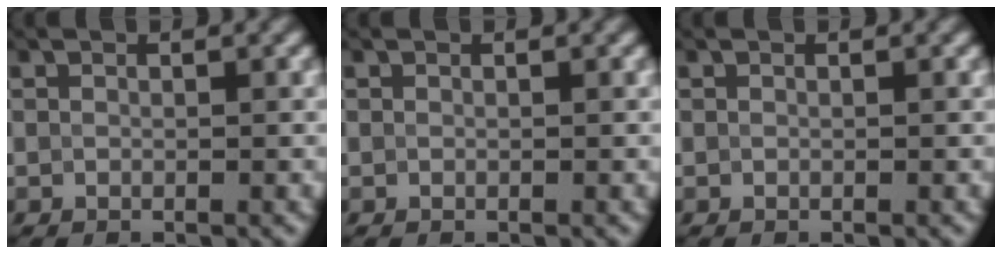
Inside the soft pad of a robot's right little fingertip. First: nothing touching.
{"total": 0.0}
{"total": 0.0}